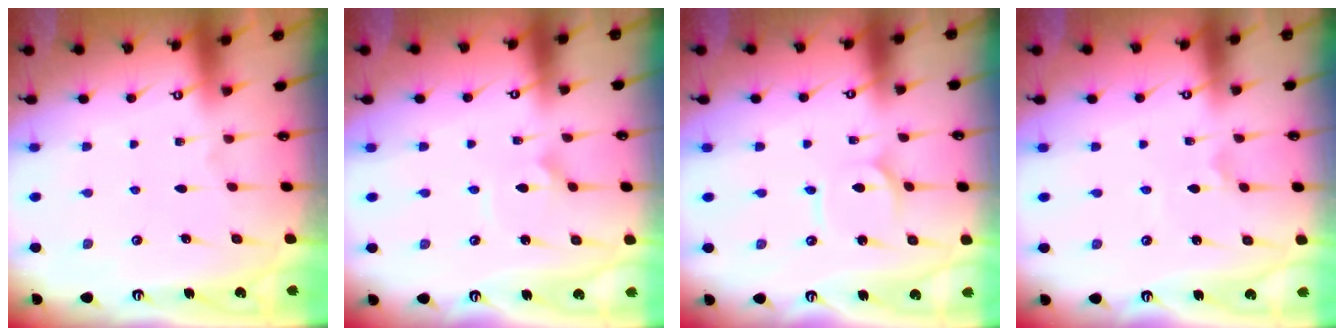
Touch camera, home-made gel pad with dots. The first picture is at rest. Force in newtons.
{"total": 2.7, "press": 2.7, "slide": 0.1}
{"total": 2.4, "press": 2.4, "slide": 0.3}
{"total": 1.0, "press": 0.9, "slide": 0.4}